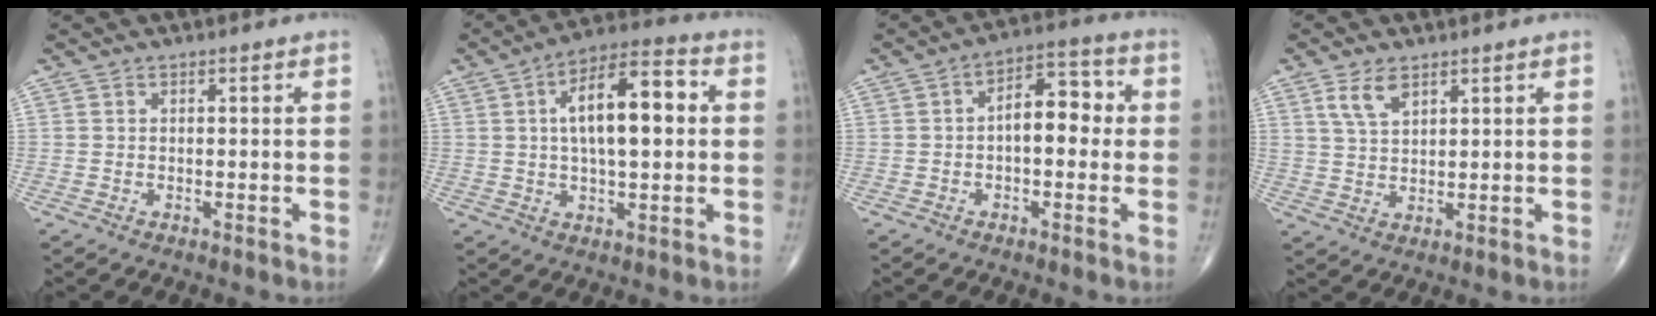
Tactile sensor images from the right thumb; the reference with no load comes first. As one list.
[{"total": 14.4, "force": [2.2, 5.8, 13.0], "torque": [-0.202, 0.020, 0.029]}, {"total": 8.7, "force": [0.2, 4.7, 7.3], "torque": [-0.082, 0.029, -0.006]}, {"total": 4.9, "force": [2.8, 2.4, 3.1], "torque": [-0.056, -0.012, 0.059]}]